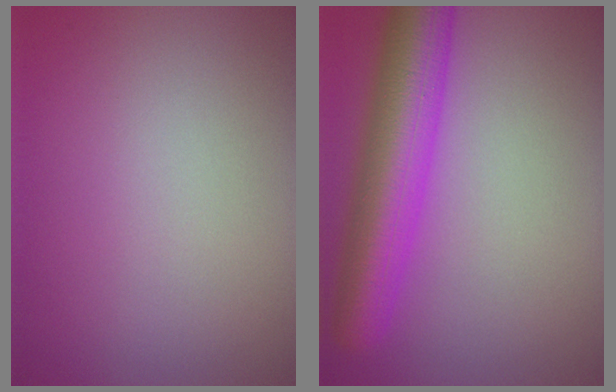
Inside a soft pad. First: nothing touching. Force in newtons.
{"total": 8.2, "press": 8.2, "slide": 0.3}